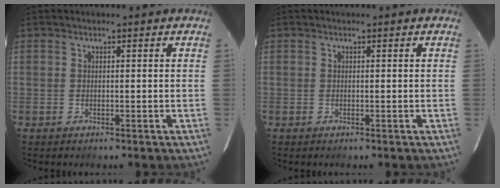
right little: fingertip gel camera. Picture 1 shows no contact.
{"total": 0.0}